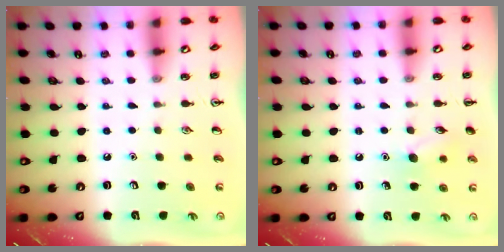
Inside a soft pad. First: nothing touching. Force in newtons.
{"total": 8.5, "press": 8.3, "slide": 2.0}